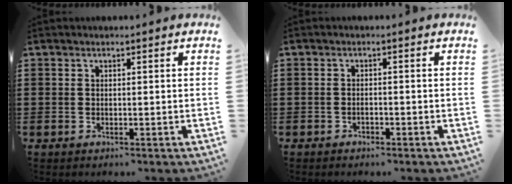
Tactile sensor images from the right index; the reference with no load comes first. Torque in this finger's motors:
{"motor_torque": [0.46, 0.57, -0.12, -0.05]}